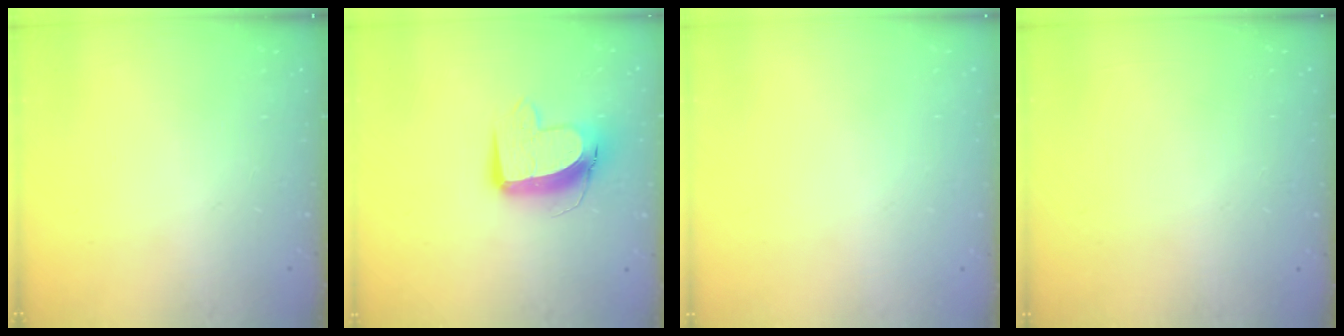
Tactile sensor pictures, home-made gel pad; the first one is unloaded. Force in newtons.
{"total": 12.1, "press": 12.0, "slide": 1.4}
{"total": 0.0}
{"total": 0.0}